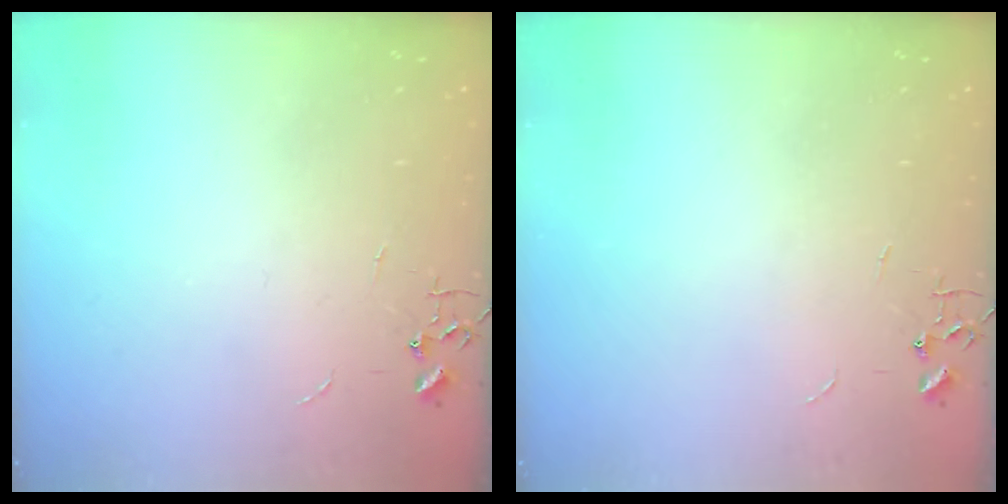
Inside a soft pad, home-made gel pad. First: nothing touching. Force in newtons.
{"total": 0.0}